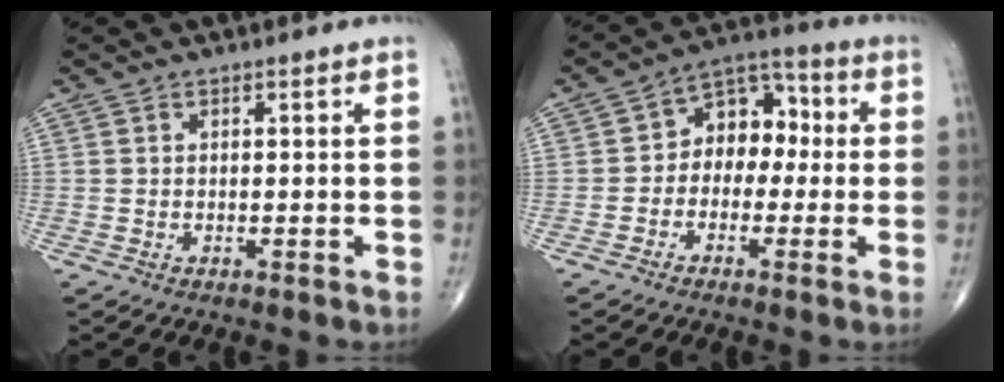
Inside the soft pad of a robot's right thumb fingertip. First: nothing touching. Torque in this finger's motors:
{"motor_torque": [0.40, -0.32, 0.40, -0.09, 0.03]}